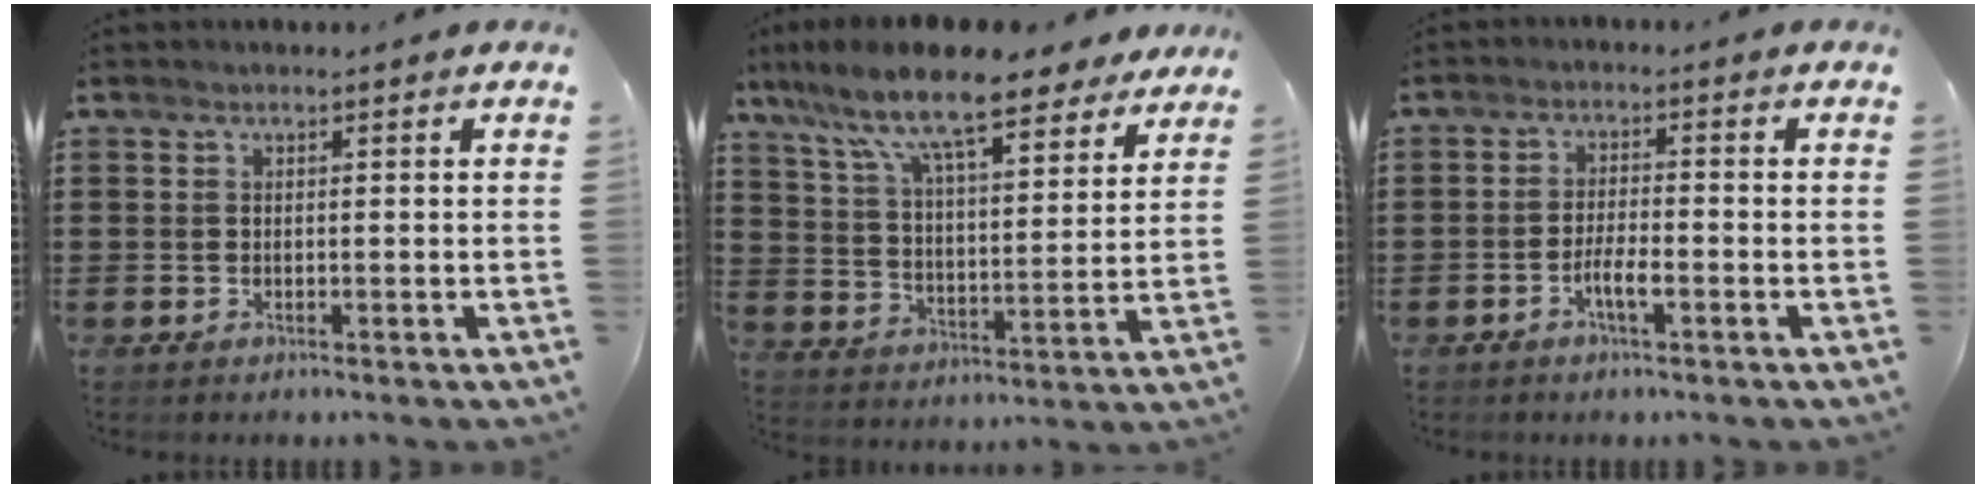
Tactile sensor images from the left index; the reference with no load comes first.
{"total": 12.5, "force": [10.1, 2.0, 7.2], "torque": [-0.167, -0.048, 0.171]}
{"total": 3.6, "force": [-1.7, 0.8, 3.0], "torque": [-0.057, 0.002, -0.032]}